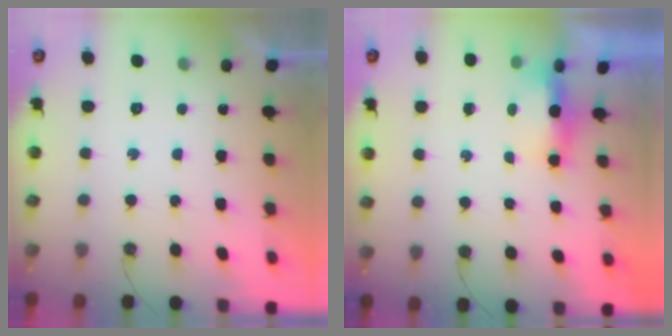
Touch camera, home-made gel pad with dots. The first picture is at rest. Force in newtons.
{"total": 5.2, "press": 5.0, "slide": 1.1}